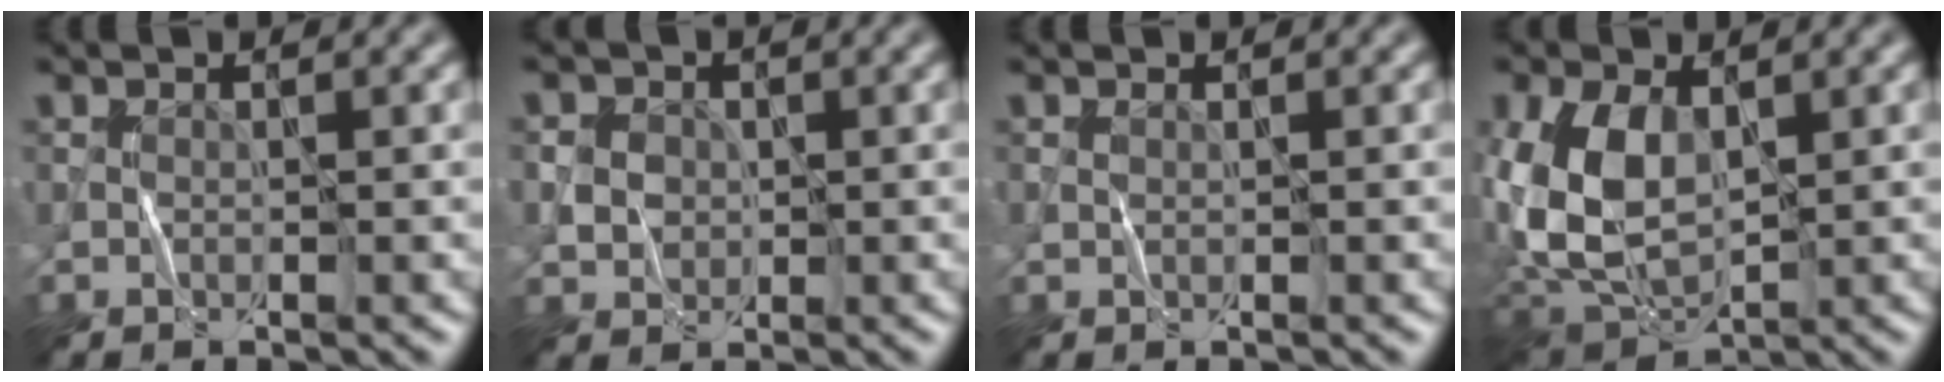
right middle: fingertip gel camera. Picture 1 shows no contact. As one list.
[{"total": 3.6, "force": [0.9, 3.2, 1.4], "torque": [-0.026, 0.007, 0.014]}, {"total": 0.0}, {"total": 9.1, "force": [0.7, 6.1, 6.8], "torque": [-0.176, -0.007, 0.016]}]